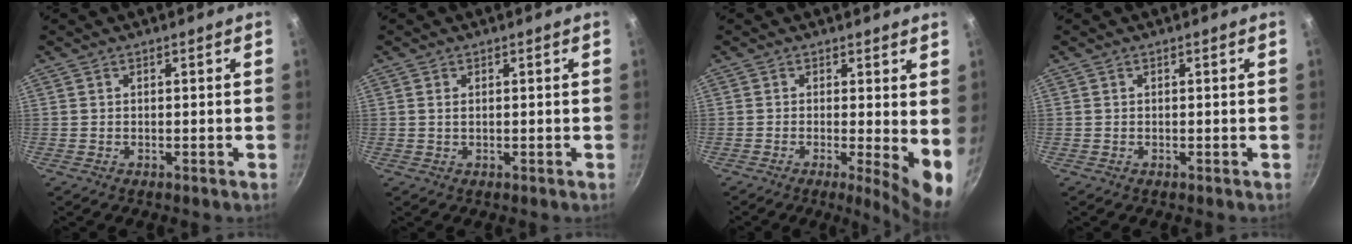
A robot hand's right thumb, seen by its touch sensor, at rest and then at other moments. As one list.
[{"total": 1.0, "force": [0.3, 0.5, 0.8], "torque": [-0.015, 0.001, 0.004]}, {"total": 7.2, "force": [0.0, 1.7, 7.0], "torque": [-0.092, -0.020, -0.001]}, {"total": 0.0}]